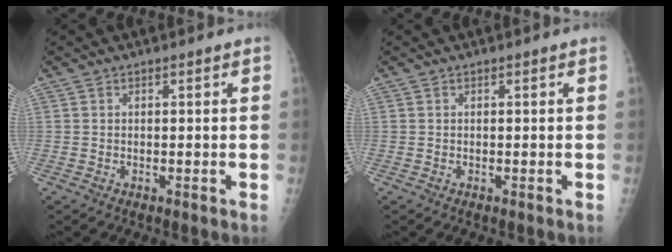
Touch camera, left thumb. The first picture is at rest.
{"total": 0.0}